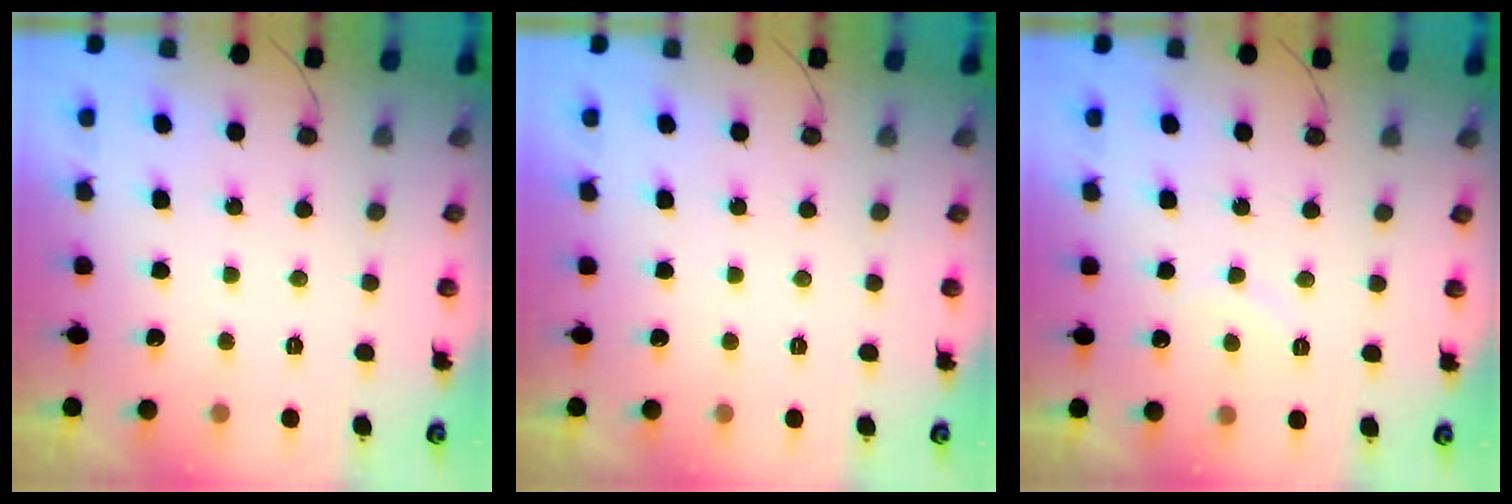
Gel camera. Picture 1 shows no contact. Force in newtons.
{"total": 1.9, "press": 1.9, "slide": 0.1}
{"total": 4.8, "press": 4.8, "slide": 0.3}